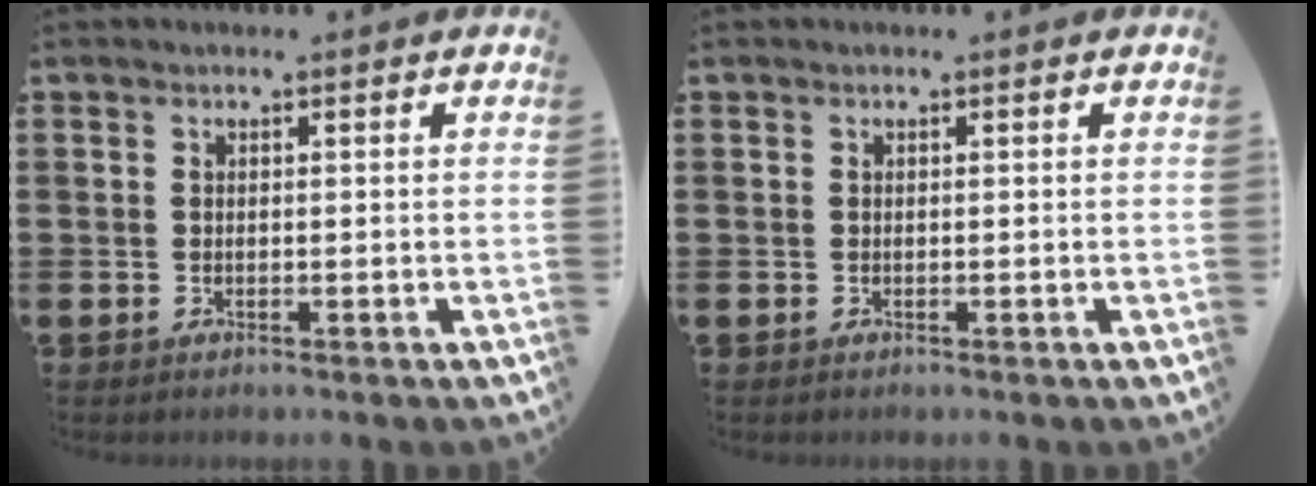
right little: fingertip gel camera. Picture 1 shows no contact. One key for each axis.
{"total": 0.0}